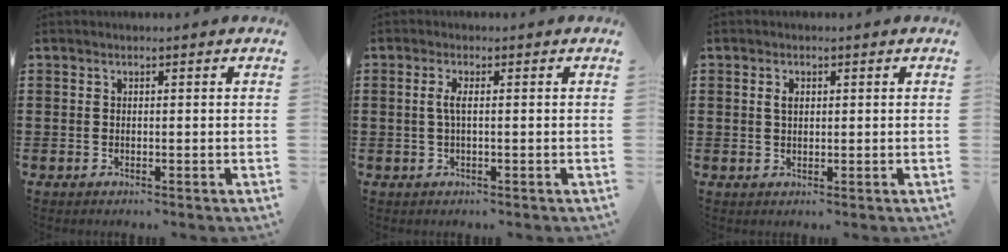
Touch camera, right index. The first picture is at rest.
{"total": 2.2, "force": [-0.1, 0.3, 2.2], "torque": [-0.049, -0.004, -0.005]}
{"total": 1.6, "force": [0.4, 0.9, 1.2], "torque": [-0.028, 0.007, 0.006]}